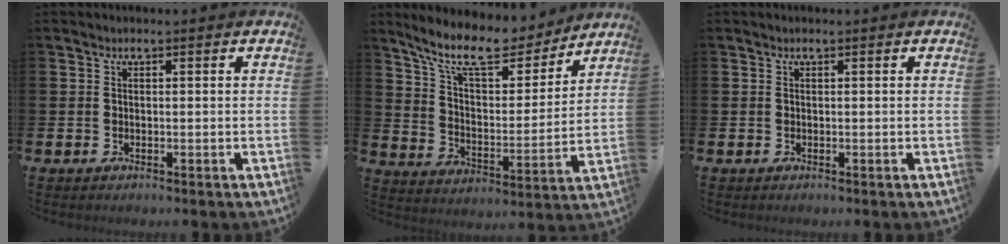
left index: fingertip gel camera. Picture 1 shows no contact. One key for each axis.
{"total": 11.8, "fx": 10.0, "fy": 3.5, "fz": 5.1, "tx": -0.125, "ty": -0.061, "tz": 0.175}
{"total": 0.0}